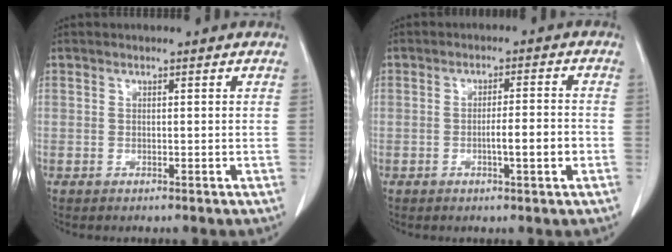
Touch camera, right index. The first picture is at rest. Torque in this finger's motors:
{"motor_torque": [0.88, -0.33, 0.29, 0.05]}